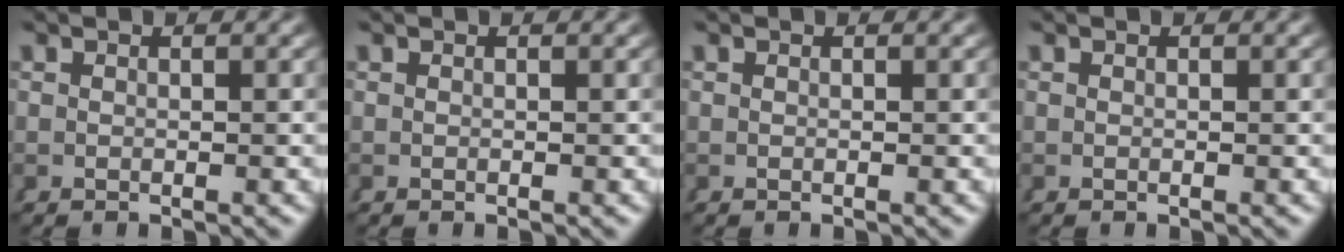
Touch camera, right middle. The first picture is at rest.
{"total": 0.0}
{"total": 0.0}
{"total": 0.0}